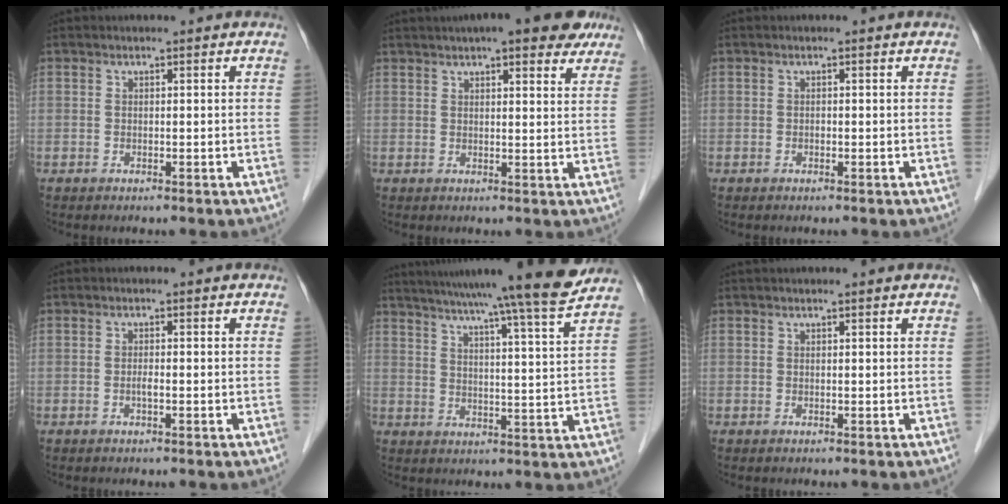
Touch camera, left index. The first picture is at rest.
{"total": 12.6, "force": [9.8, 2.8, 7.5], "torque": [-0.100, 0.022, 0.121]}
{"total": 0.0}
{"total": 0.8, "force": [-0.3, 0.1, 0.8], "torque": [-0.017, 0.000, -0.006]}
{"total": 20.7, "force": [18.1, -2.1, 9.8], "torque": [-0.163, -0.033, 0.243]}
{"total": 1.8, "force": [1.7, 0.1, 0.8], "torque": [-0.011, 0.022, 0.024]}